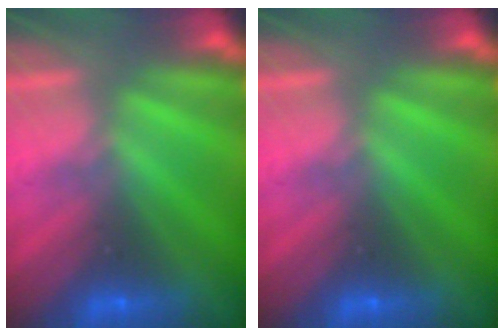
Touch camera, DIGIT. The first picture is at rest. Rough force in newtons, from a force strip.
{"total": 0.0}